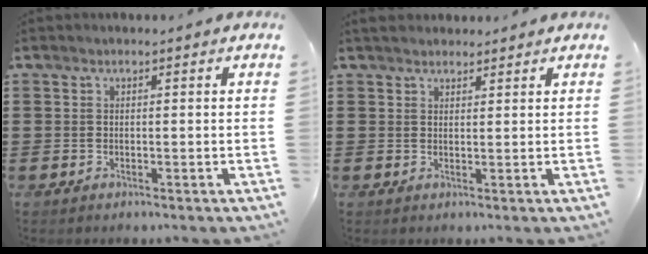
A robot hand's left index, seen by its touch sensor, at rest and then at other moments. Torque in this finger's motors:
{"motor_torque": [-0.20, -0.29, -0.21, -0.21]}